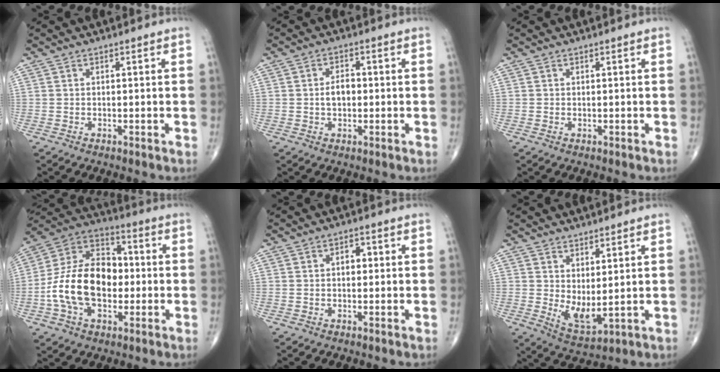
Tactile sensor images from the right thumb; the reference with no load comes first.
{"total": 3.8, "force": [-0.2, 2.4, 2.8], "torque": [-0.039, 0.010, -0.007]}
{"total": 0.0}
{"total": 18.8, "force": [-2.3, 12.3, 14.1], "torque": [-0.236, 0.035, -0.043]}
{"total": 1.9, "force": [0.2, 1.3, 1.4], "torque": [-0.013, 0.009, 0.001]}
{"total": 6.3, "force": [1.0, 2.6, 5.7], "torque": [-0.091, -0.027, 0.032]}